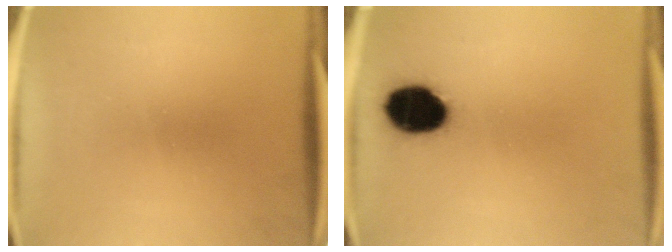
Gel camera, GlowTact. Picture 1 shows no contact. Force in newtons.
{"total": 12.6}